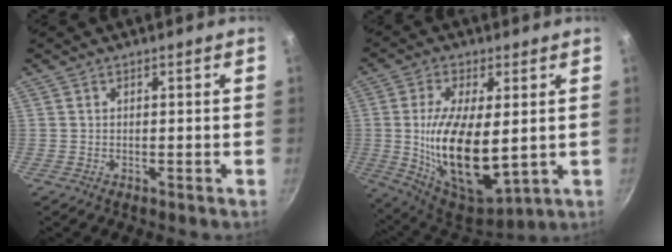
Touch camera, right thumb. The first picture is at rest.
{"total": 19.0, "force": [0.2, 8.4, 17.1], "torque": [-0.301, -0.016, 0.018]}